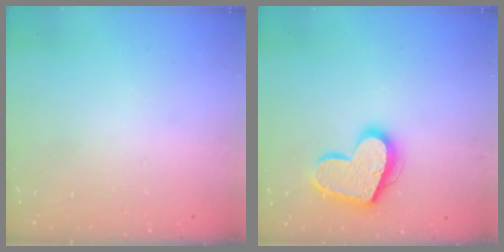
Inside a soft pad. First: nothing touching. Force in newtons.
{"total": 17.9, "press": 17.9, "slide": 1.3}